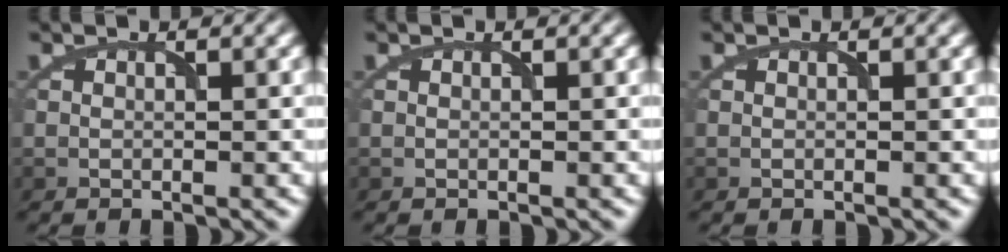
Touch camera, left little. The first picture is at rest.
{"total": 0.0}
{"total": 0.0}